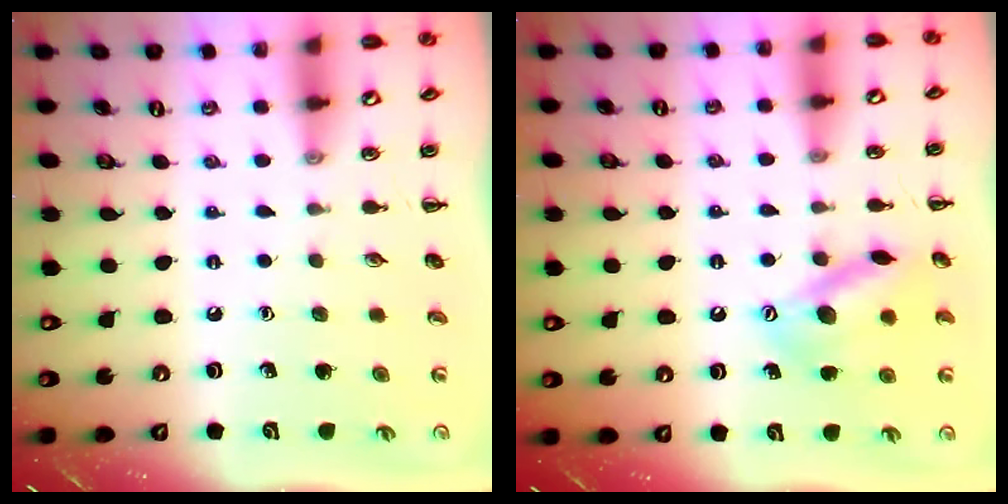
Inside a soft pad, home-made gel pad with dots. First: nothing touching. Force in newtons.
{"total": 13.6, "press": 13.3, "slide": 2.9}